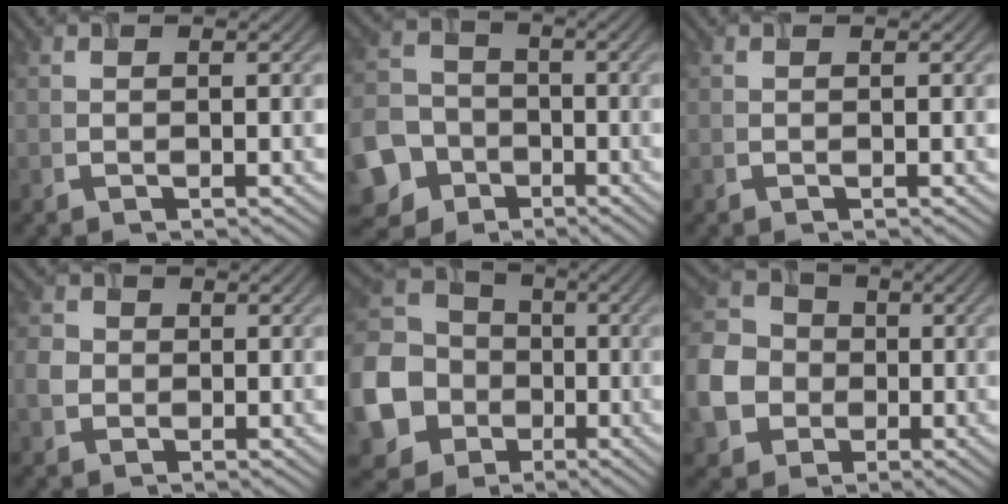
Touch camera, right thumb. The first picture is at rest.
{"total": 11.2, "force": [-5.0, 9.3, 3.8], "torque": [-0.115, -0.049, -0.118]}
{"total": 0.0}
{"total": 2.6, "force": [-0.3, 2.4, 1.0], "torque": [-0.028, 0.002, -0.010]}
{"total": 15.3, "force": [-3.4, 13.5, 6.3], "torque": [-0.223, -0.038, -0.093]}
{"total": 9.4, "force": [-1.8, 8.1, 4.6], "torque": [-0.144, -0.007, -0.037]}